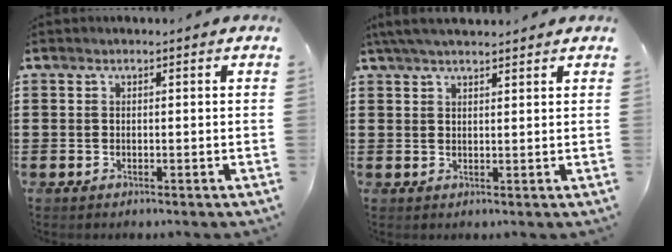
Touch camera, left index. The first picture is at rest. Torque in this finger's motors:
{"motor_torque": [0.87, -0.53, 0.16, 0.05]}